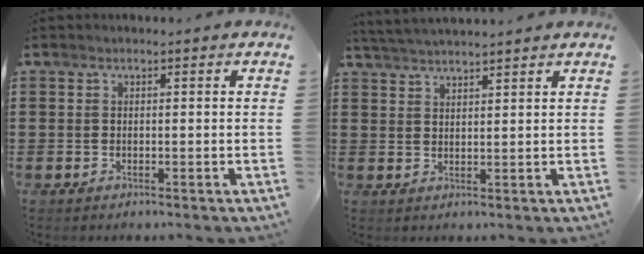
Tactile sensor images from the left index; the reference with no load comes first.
{"total": 2.9, "force": [2.9, -0.4, 0.3], "torque": [-0.014, -0.005, 0.054]}